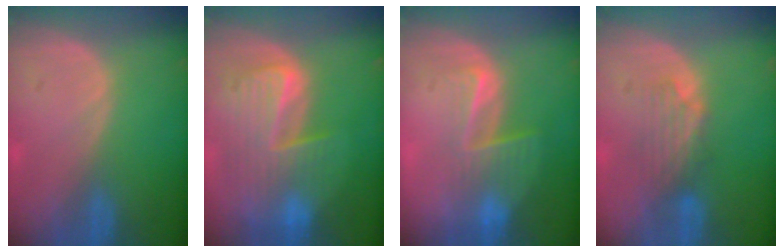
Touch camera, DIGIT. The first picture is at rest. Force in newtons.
{"total": 9.8, "press": 8.4, "slide": 5.0}
{"total": 6.6, "press": 5.5, "slide": 3.5}
{"total": 4.2, "press": 3.7, "slide": 2.0}